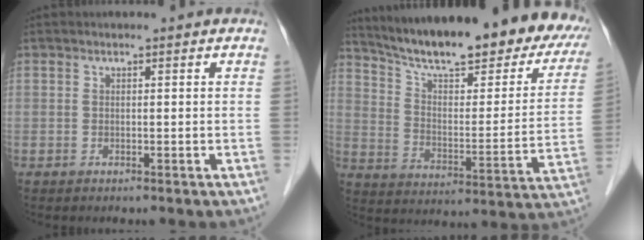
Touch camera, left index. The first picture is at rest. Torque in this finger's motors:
{"motor_torque": [0.33, -0.28, 0.36, 0.12]}